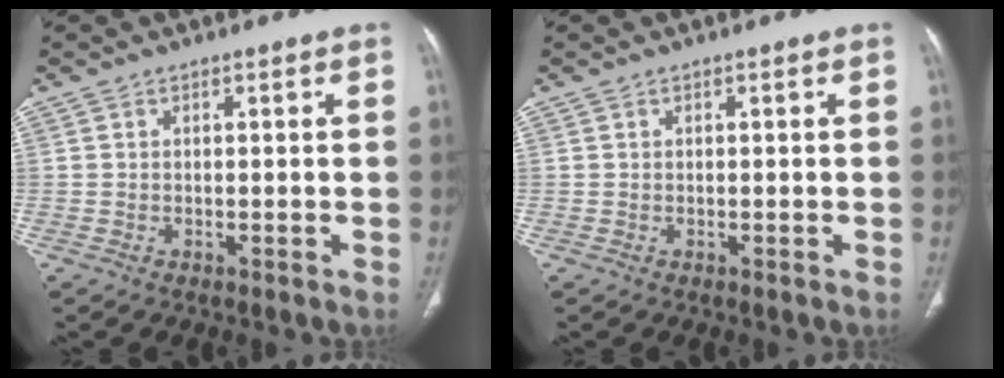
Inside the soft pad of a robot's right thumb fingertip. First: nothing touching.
{"total": 0.0}